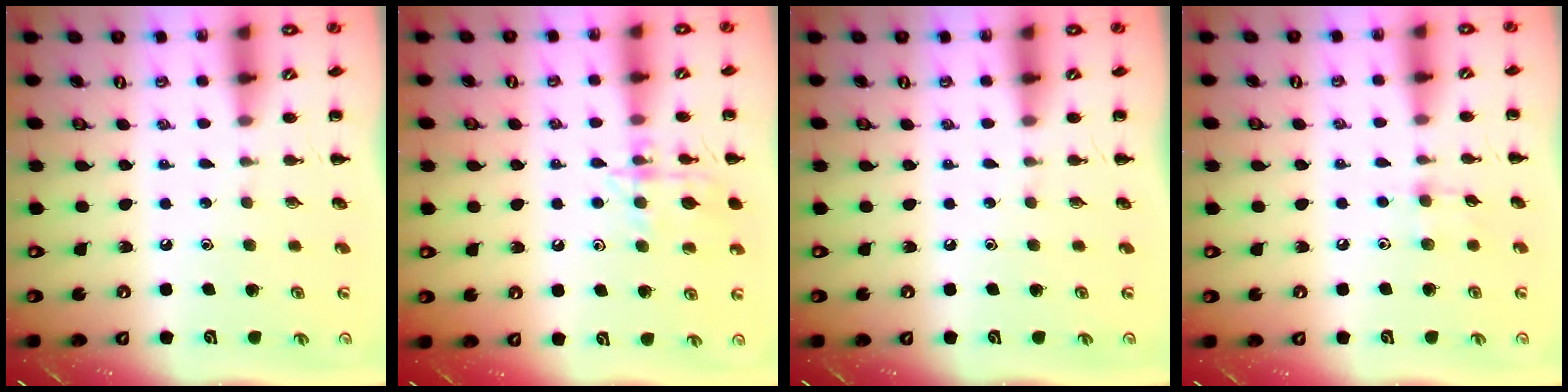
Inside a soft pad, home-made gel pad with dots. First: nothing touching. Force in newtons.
{"total": 13.7, "press": 13.7, "slide": 1.3}
{"total": 0.0}
{"total": 3.7, "press": 3.4, "slide": 1.2}